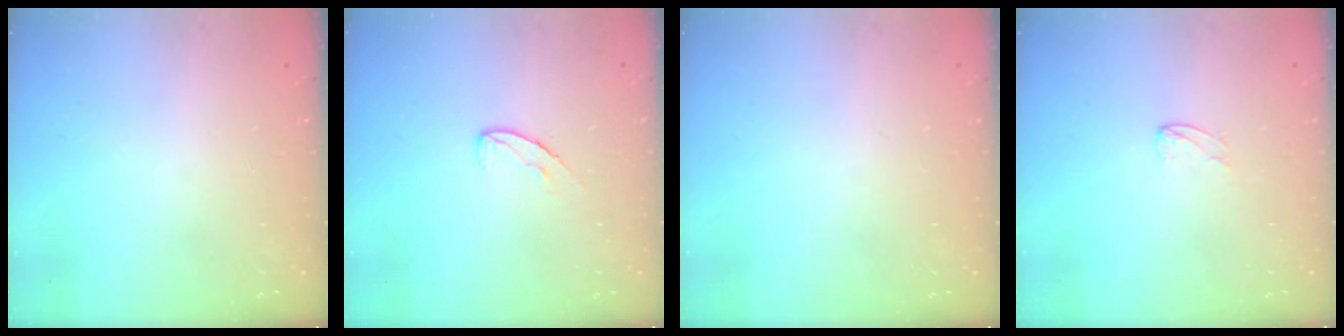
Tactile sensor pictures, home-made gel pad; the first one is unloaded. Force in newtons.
{"total": 7.3, "press": 7.2, "slide": 0.6}
{"total": 0.0}
{"total": 2.0, "press": 2.0, "slide": 0.2}